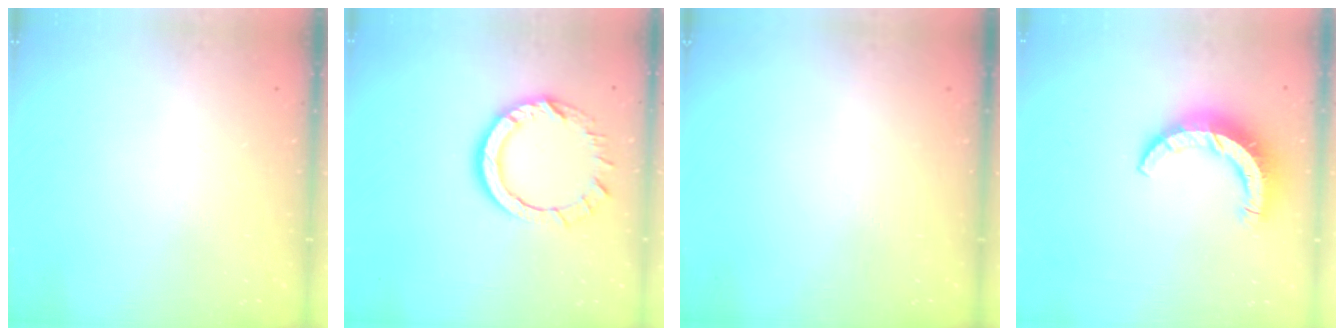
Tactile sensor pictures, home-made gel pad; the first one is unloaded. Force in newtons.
{"total": 10.5, "press": 10.4, "slide": 1.0}
{"total": 0.0}
{"total": 9.4, "press": 9.3, "slide": 0.9}